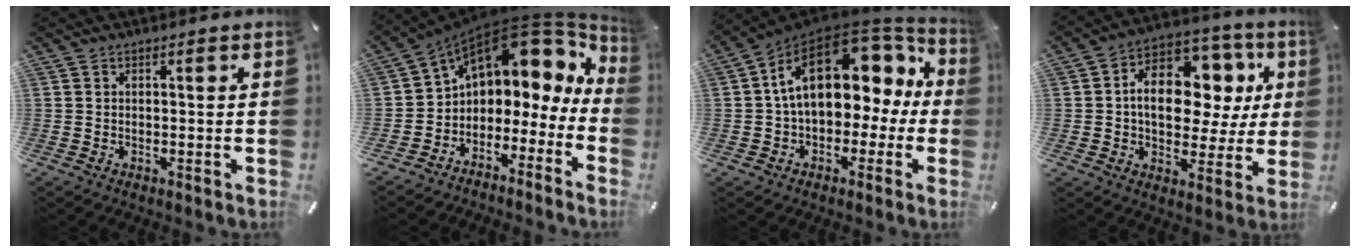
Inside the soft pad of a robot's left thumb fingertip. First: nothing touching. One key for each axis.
{"total": 8.0, "fx": 3.9, "fy": 6.0, "fz": 3.6, "tx": -0.067, "ty": -0.043, "tz": 0.063}
{"total": 18.0, "fx": 4.6, "fy": 11.7, "fz": 12.8, "tx": -0.229, "ty": -0.014, "tz": 0.081}
{"total": 15.8, "fx": 2.3, "fy": 10.9, "fz": 11.3, "tx": -0.181, "ty": -0.007, "tz": 0.045}